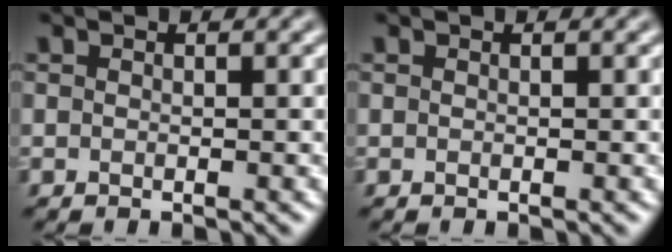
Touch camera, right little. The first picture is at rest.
{"total": 0.0}